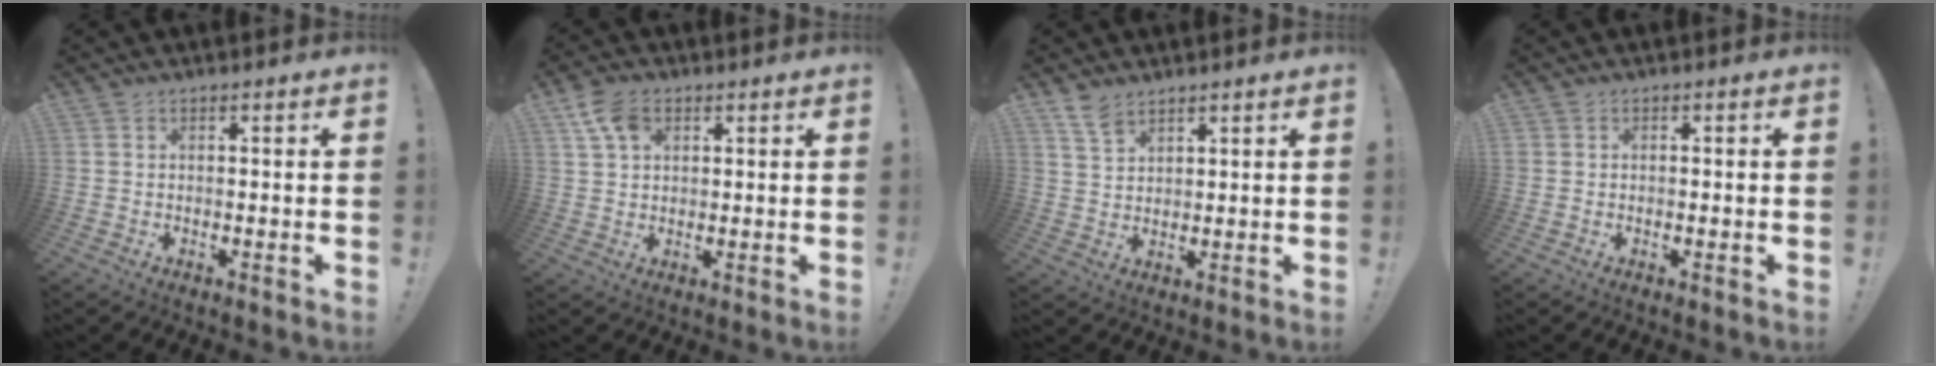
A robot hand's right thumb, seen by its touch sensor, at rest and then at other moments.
{"total": 7.4, "force": [3.5, 5.1, 4.1], "torque": [-0.071, -0.004, 0.071]}
{"total": 5.4, "force": [4.3, 2.4, 2.1], "torque": [-0.037, -0.024, 0.081]}
{"total": 0.6, "force": [-0.4, 0.5, 0.2], "torque": [-0.010, 0.004, -0.005]}